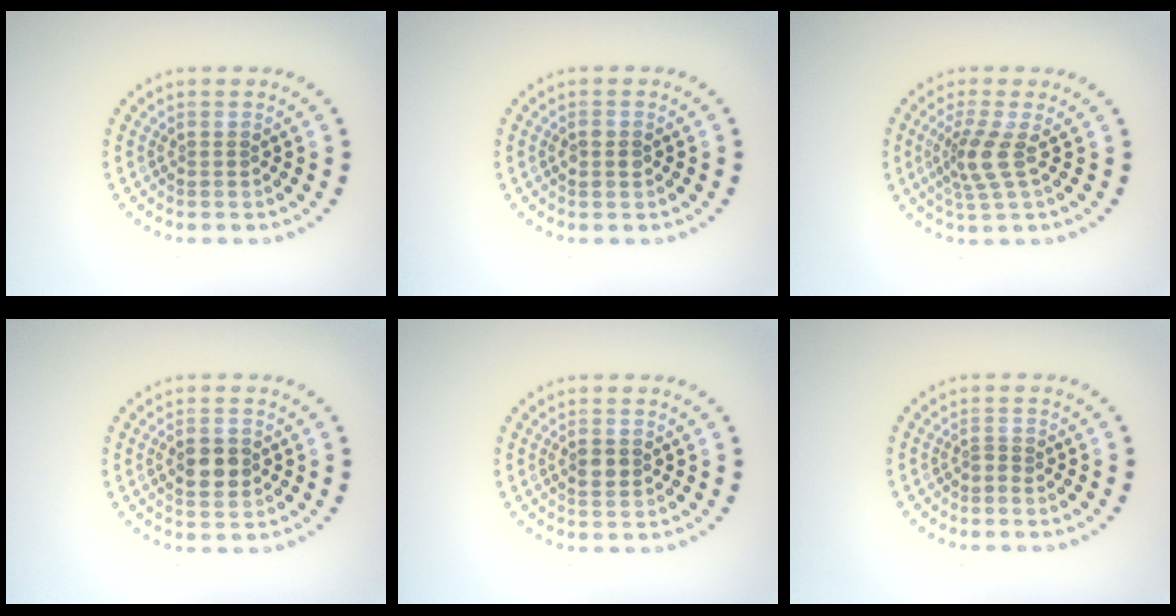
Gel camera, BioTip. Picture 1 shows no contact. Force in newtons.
{"total": 1.6, "press": 1.6, "slide": 0.1}
{"total": 2.8, "press": 2.1, "slide": 2.0}
{"total": 3.0, "press": 3.0, "slide": 0.1}
{"total": 1.4, "press": 1.4, "slide": 0.1}
{"total": 0.6, "press": 0.4, "slide": 0.5}